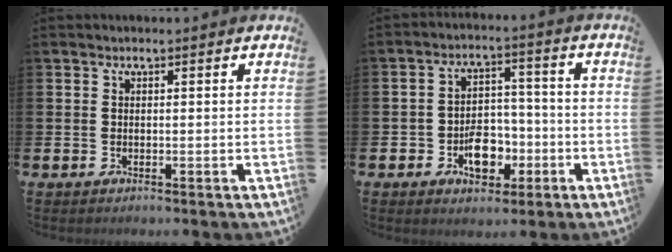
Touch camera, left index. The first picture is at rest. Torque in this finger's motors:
{"motor_torque": [0.61, 0.00, 0.22, 0.15]}